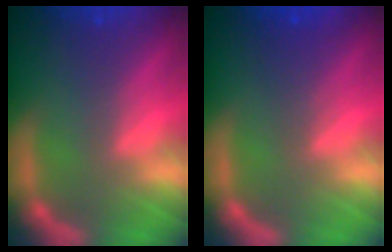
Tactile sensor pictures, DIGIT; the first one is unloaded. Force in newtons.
{"total": 2.0}